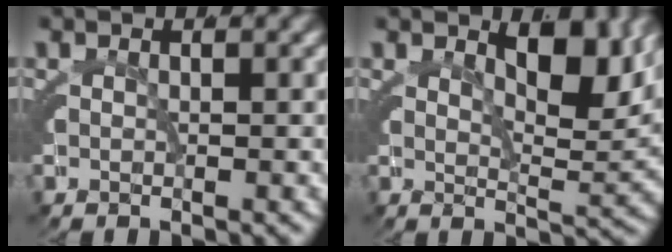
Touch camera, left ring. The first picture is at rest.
{"total": 4.9, "force": [3.2, 0.6, 3.7], "torque": [-0.038, -0.008, 0.052]}